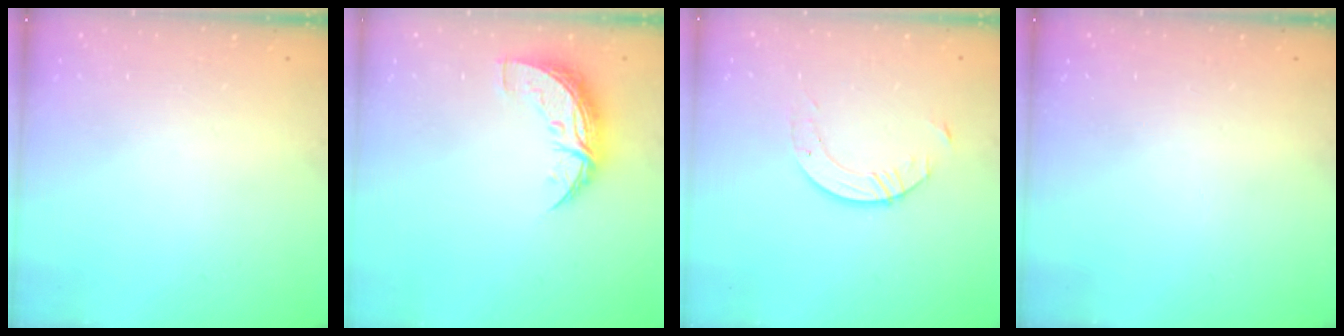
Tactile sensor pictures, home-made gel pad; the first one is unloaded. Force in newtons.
{"total": 8.8, "press": 8.8, "slide": 0.4}
{"total": 5.3, "press": 5.3, "slide": 0.6}
{"total": 0.0}